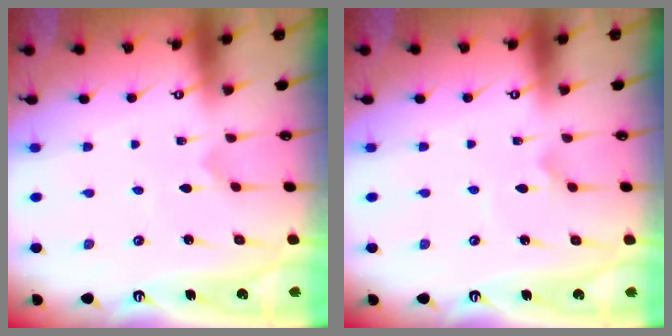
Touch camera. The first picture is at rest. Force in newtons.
{"total": 3.4, "press": 3.4, "slide": 0.3}